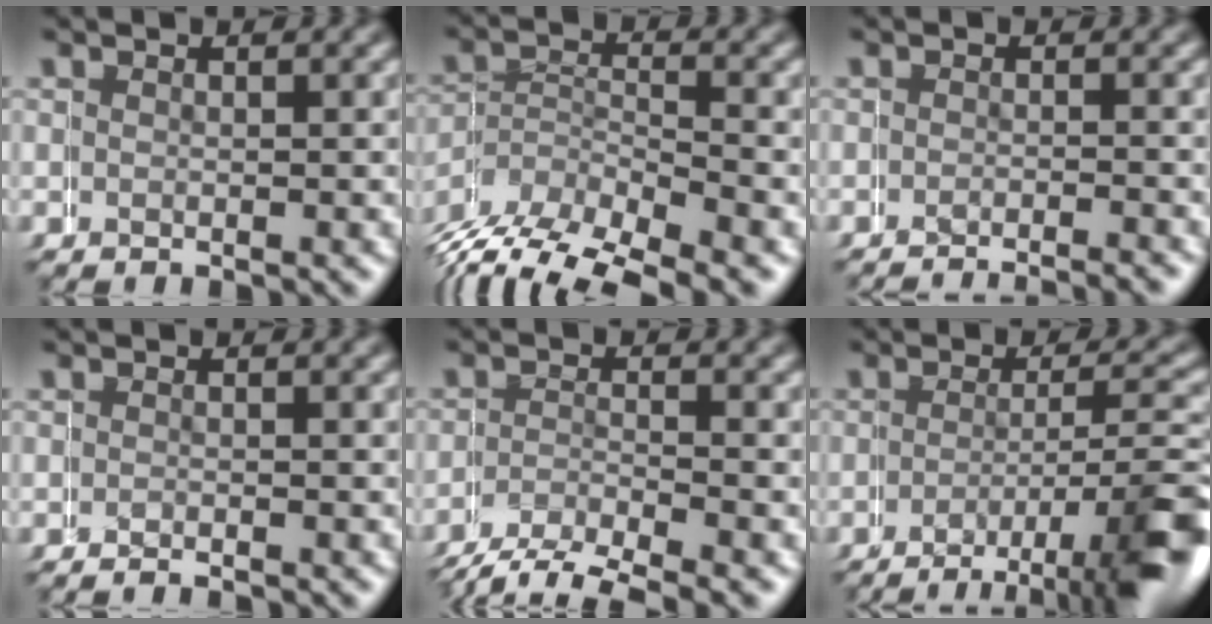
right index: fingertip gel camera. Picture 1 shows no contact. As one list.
[{"total": 5.8, "force": [-4.0, 3.5, 2.3], "torque": [-0.056, -0.020, -0.059]}, {"total": 4.0, "force": [-3.9, 0.2, 0.5], "torque": [0.010, -0.006, -0.056]}, {"total": 1.1, "force": [-1.1, 0.0, 0.0], "torque": [0.005, -0.001, -0.016]}, {"total": 2.5, "force": [-1.9, 1.4, 0.7], "torque": [-0.017, -0.003, -0.034]}, {"total": 9.1, "force": [-4.7, 2.6, 7.3], "torque": [-0.104, -0.030, -0.052]}]